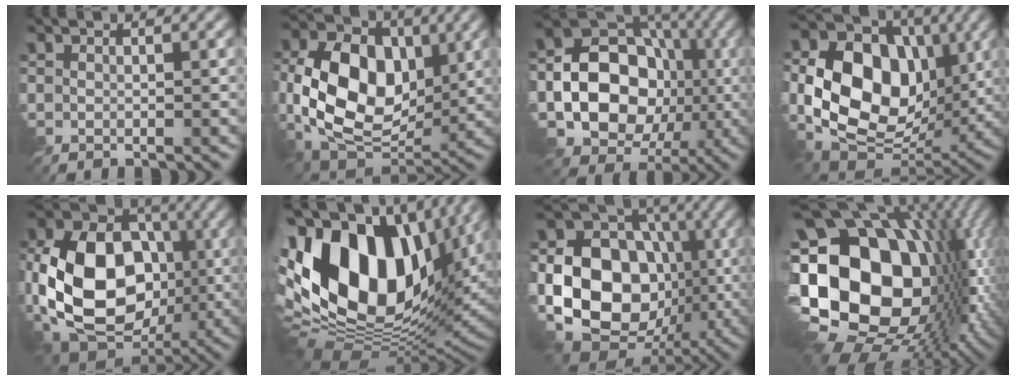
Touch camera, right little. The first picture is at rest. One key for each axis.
{"total": 12.3, "fx": -0.2, "fy": 8.5, "fz": 8.9, "tx": -0.169, "ty": 0.000, "tz": -0.013}
{"total": 15.2, "fx": -3.1, "fy": 12.5, "fz": 8.0, "tx": -0.125, "ty": -0.003, "tz": -0.073}
{"total": 15.3, "fx": 0.7, "fy": 11.5, "fz": 10.0, "tx": -0.175, "ty": -0.001, "tz": 0.015}
{"total": 13.5, "fx": -2.5, "fy": 9.6, "fz": 9.2, "tx": -0.182, "ty": -0.015, "tz": -0.055}
{"total": 19.4, "fx": 2.7, "fy": 11.9, "fz": 15.1, "tx": -0.315, "ty": 0.005, "tz": 0.046}
{"total": 17.6, "fx": -2.0, "fy": 14.2, "fz": 10.2, "tx": -0.190, "ty": 0.006, "tz": -0.060}
{"total": 22.1, "fx": -2.7, "fy": 15.7, "fz": 15.3, "tx": -0.294, "ty": 0.015, "tz": -0.069}